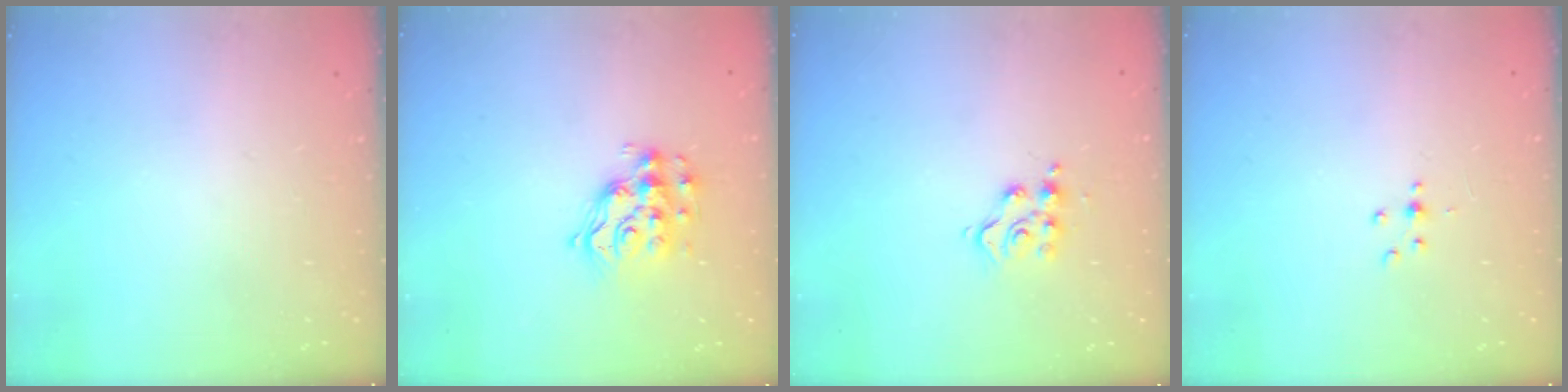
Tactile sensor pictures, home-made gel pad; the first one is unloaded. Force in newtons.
{"total": 12.2, "press": 12.2, "slide": 0.8}
{"total": 9.3, "press": 9.3, "slide": 0.6}
{"total": 2.2, "press": 2.1, "slide": 0.5}